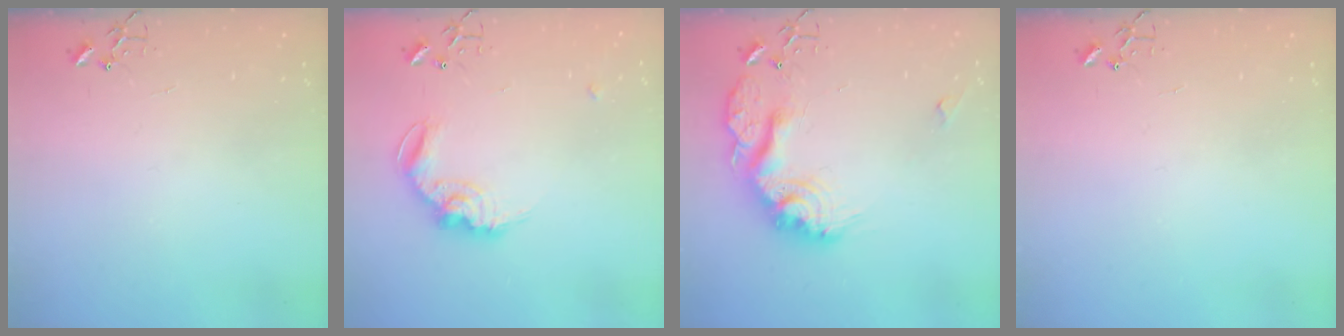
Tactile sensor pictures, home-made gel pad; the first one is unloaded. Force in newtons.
{"total": 12.7, "press": 12.7, "slide": 0.5}
{"total": 19.5, "press": 19.5, "slide": 1.0}
{"total": 0.0}